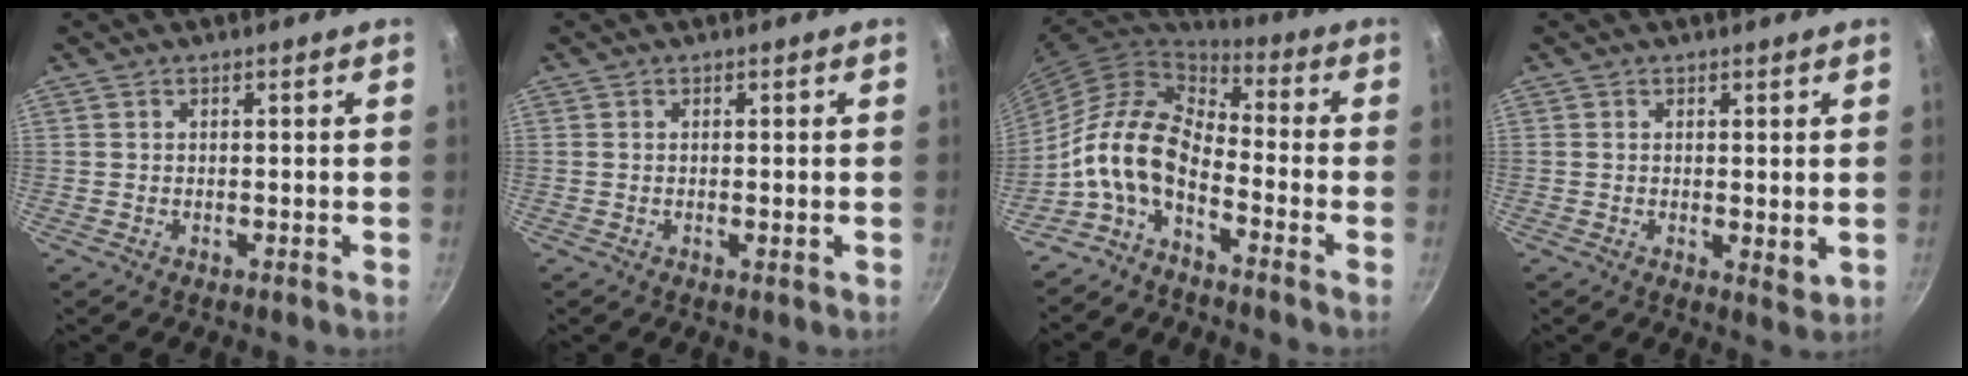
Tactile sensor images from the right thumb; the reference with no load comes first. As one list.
[{"total": 0.9, "force": [-0.1, 0.2, 0.9], "torque": [-0.015, -0.001, -0.003]}, {"total": 13.3, "force": [-5.0, 6.9, 10.2], "torque": [-0.185, 0.054, -0.117]}, {"total": 3.0, "force": [0.3, 1.3, 2.7], "torque": [-0.041, -0.009, 0.006]}]